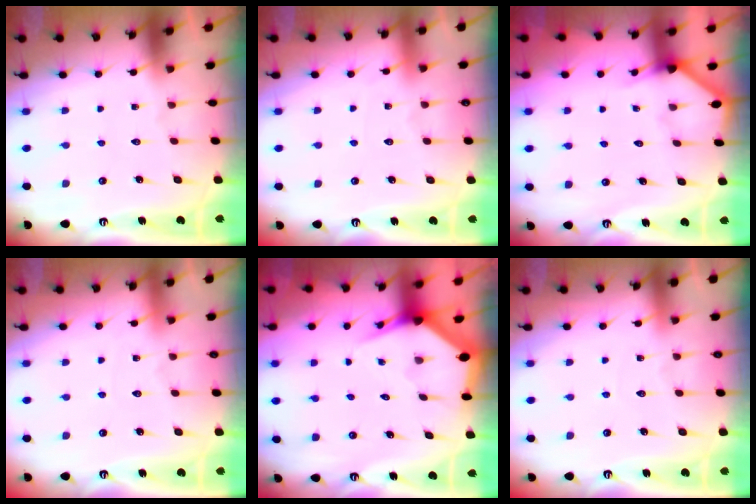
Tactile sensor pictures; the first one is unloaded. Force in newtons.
{"total": 1.8, "press": 1.8, "slide": 0.3}
{"total": 3.5, "press": 3.5, "slide": 0.2}
{"total": 3.1, "press": 3.1, "slide": 0.4}
{"total": 3.4, "press": 3.4, "slide": 0.4}
{"total": 2.7, "press": 2.7, "slide": 0.3}